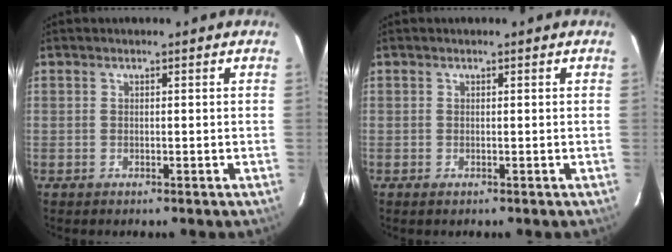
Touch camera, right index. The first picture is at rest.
{"total": 0.0}